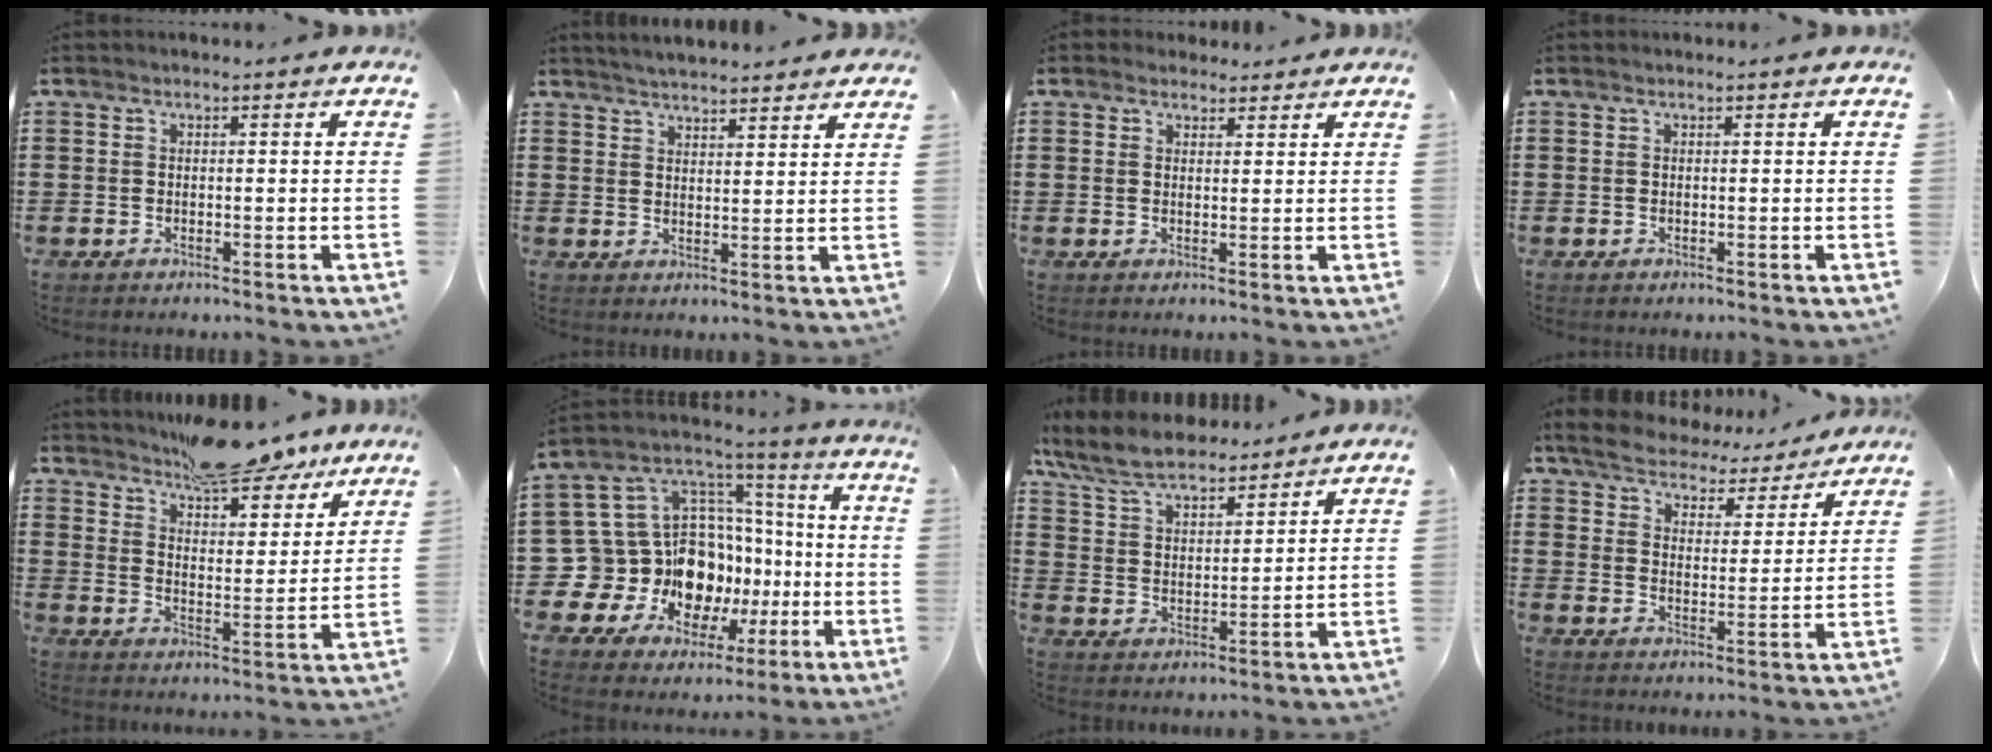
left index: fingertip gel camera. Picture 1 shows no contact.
{"total": 3.3, "force": [3.3, -0.1, 0.3], "torque": [-0.016, -0.011, 0.061]}
{"total": 2.2, "force": [2.0, 1.0, 0.1], "torque": [0.000, 0.001, 0.038]}
{"total": 0.0}
{"total": 9.1, "force": [8.4, 1.9, 2.9], "torque": [-0.060, -0.045, 0.153]}
{"total": 15.8, "force": [-4.8, 13.8, 6.0], "torque": [-0.146, -0.033, -0.046]}
{"total": 8.3, "force": [7.4, 1.8, 3.2], "torque": [-0.091, -0.024, 0.136]}
{"total": 5.0, "force": [4.9, 0.6, 0.7], "torque": [-0.042, -0.033, 0.082]}